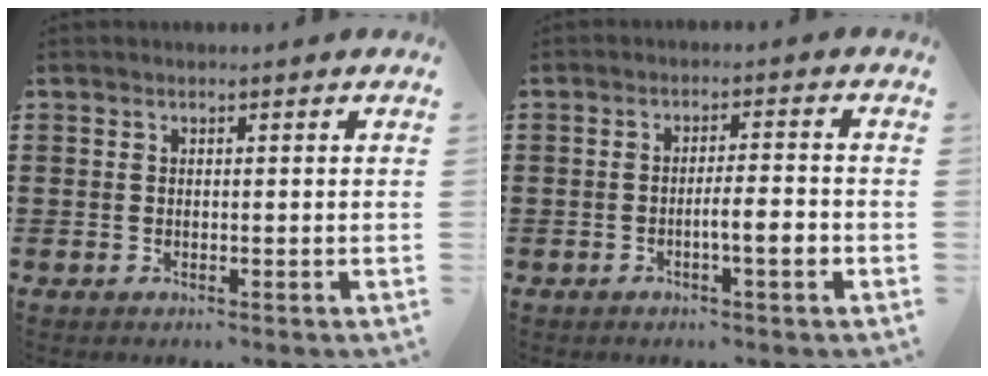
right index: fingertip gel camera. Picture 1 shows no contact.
{"total": 4.0, "force": [-1.4, 0.5, 3.7], "torque": [-0.064, 0.002, -0.026]}